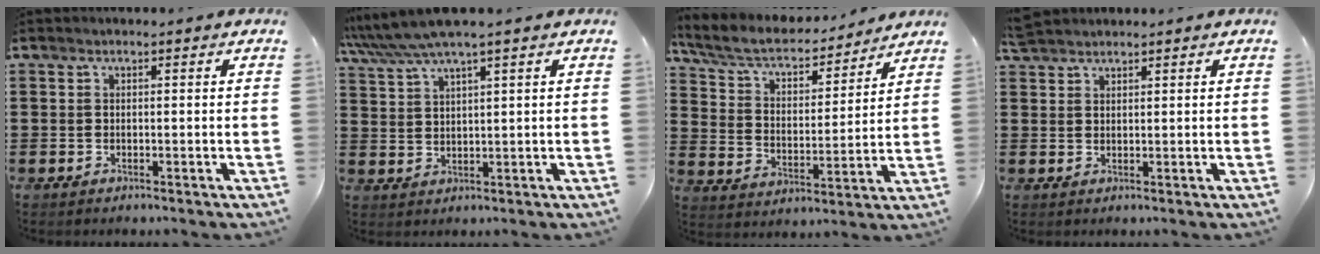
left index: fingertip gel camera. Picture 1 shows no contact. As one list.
[{"total": 5.4, "force": [4.2, -0.1, 3.4], "torque": [-0.077, -0.009, 0.073]}, {"total": 6.3, "force": [5.4, 1.7, 2.7], "torque": [-0.078, -0.034, 0.089]}, {"total": 2.2, "force": [2.1, 0.4, 0.3], "torque": [-0.010, 0.001, 0.043]}]